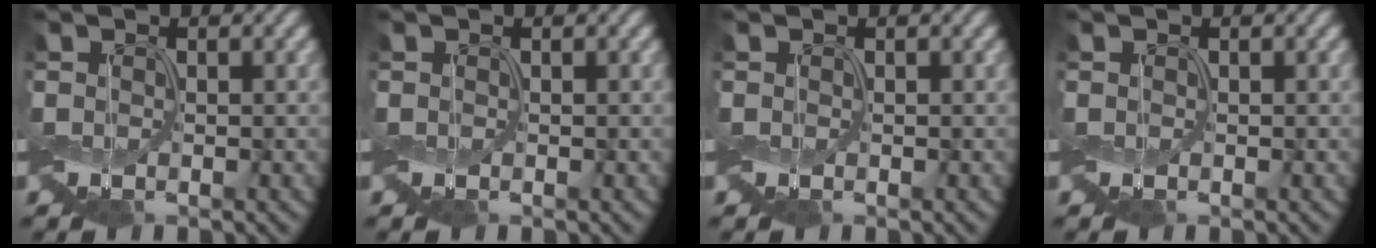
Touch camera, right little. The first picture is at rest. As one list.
[{"total": 0.0}, {"total": 0.0}, {"total": 0.0}]